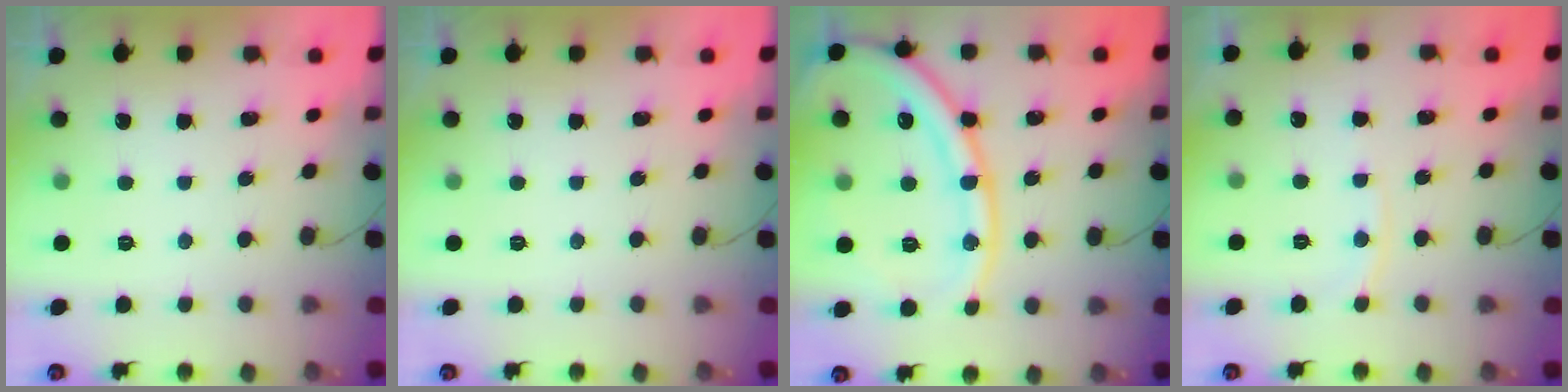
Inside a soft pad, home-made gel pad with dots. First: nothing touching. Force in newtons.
{"total": 0.0}
{"total": 18.7, "press": 18.5, "slide": 2.2}
{"total": 4.1, "press": 4.0, "slide": 0.5}